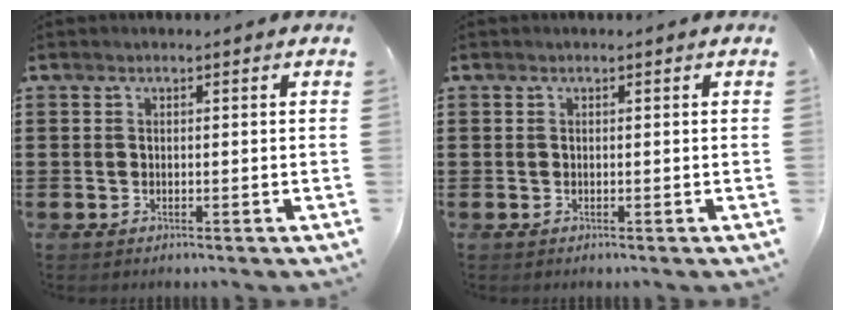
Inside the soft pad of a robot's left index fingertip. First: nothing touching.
{"total": 0.0}